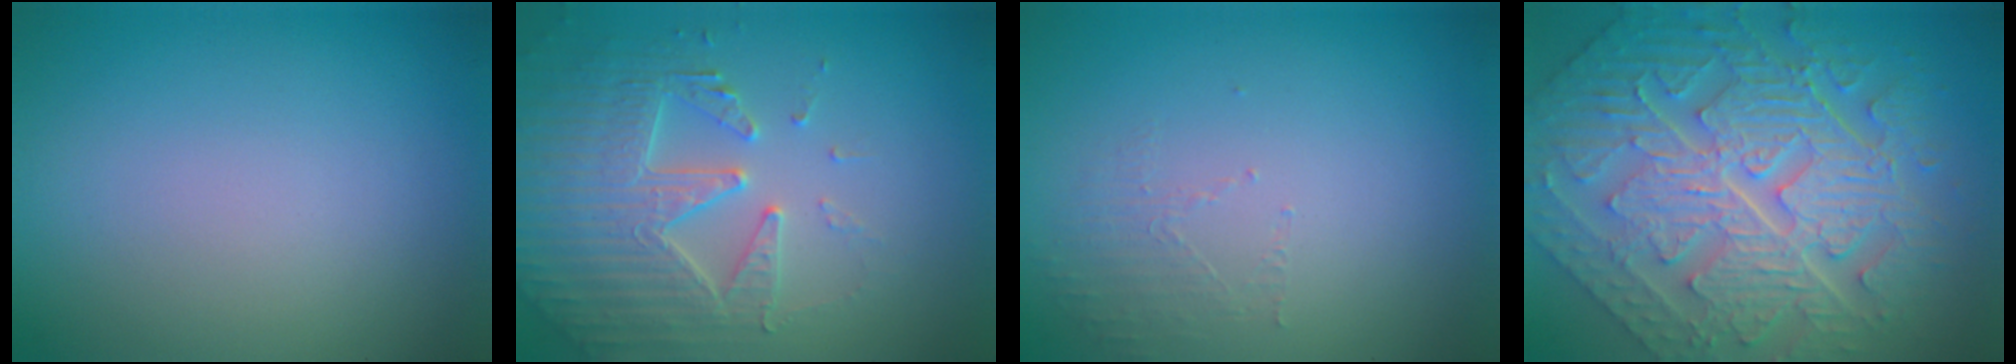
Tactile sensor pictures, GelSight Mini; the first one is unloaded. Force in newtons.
{"total": 4.5, "press": 4.4, "slide": 0.6}
{"total": 1.4, "press": 0.4, "slide": 1.4}
{"total": 11.4, "press": 7.7, "slide": 8.4}